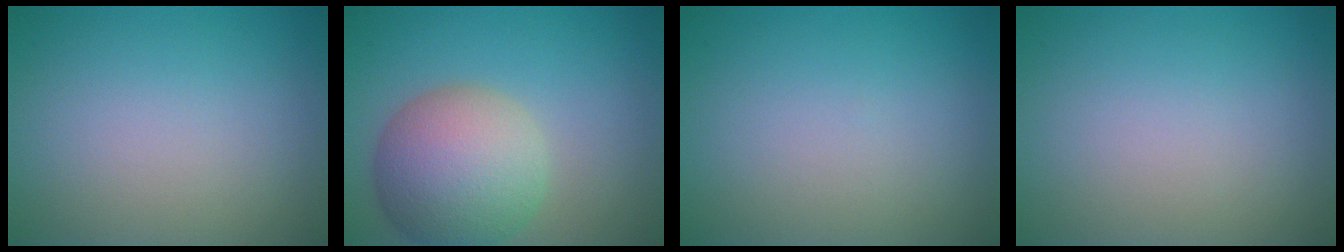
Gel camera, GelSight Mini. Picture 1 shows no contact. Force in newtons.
{"total": 8.4, "press": 8.4, "slide": 0.4}
{"total": 0.0}
{"total": 0.0}